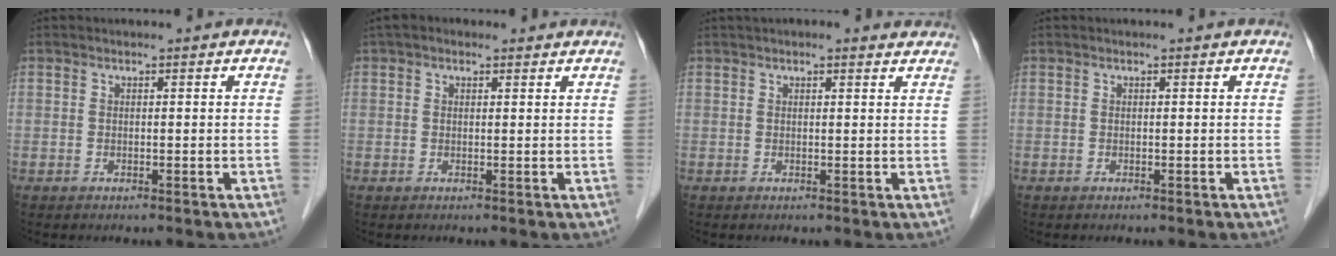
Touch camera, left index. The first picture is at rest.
{"total": 2.8, "force": [1.9, 1.5, 1.3], "torque": [-0.026, 0.026, 0.025]}
{"total": 4.2, "force": [3.5, 1.7, 1.4], "torque": [-0.007, 0.031, 0.035]}
{"total": 0.0}